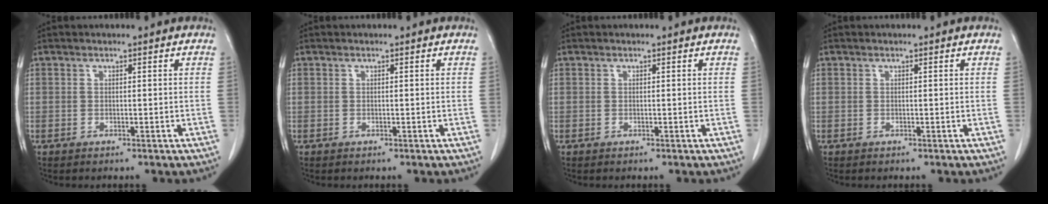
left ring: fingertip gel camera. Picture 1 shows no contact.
{"total": 0.0}
{"total": 0.0}
{"total": 0.0}